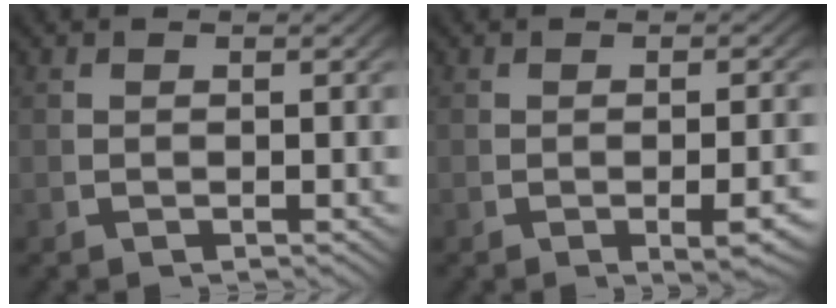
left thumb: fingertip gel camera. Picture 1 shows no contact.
{"total": 2.4, "force": [-0.7, 0.6, 2.2], "torque": [-0.032, 0.000, -0.011]}